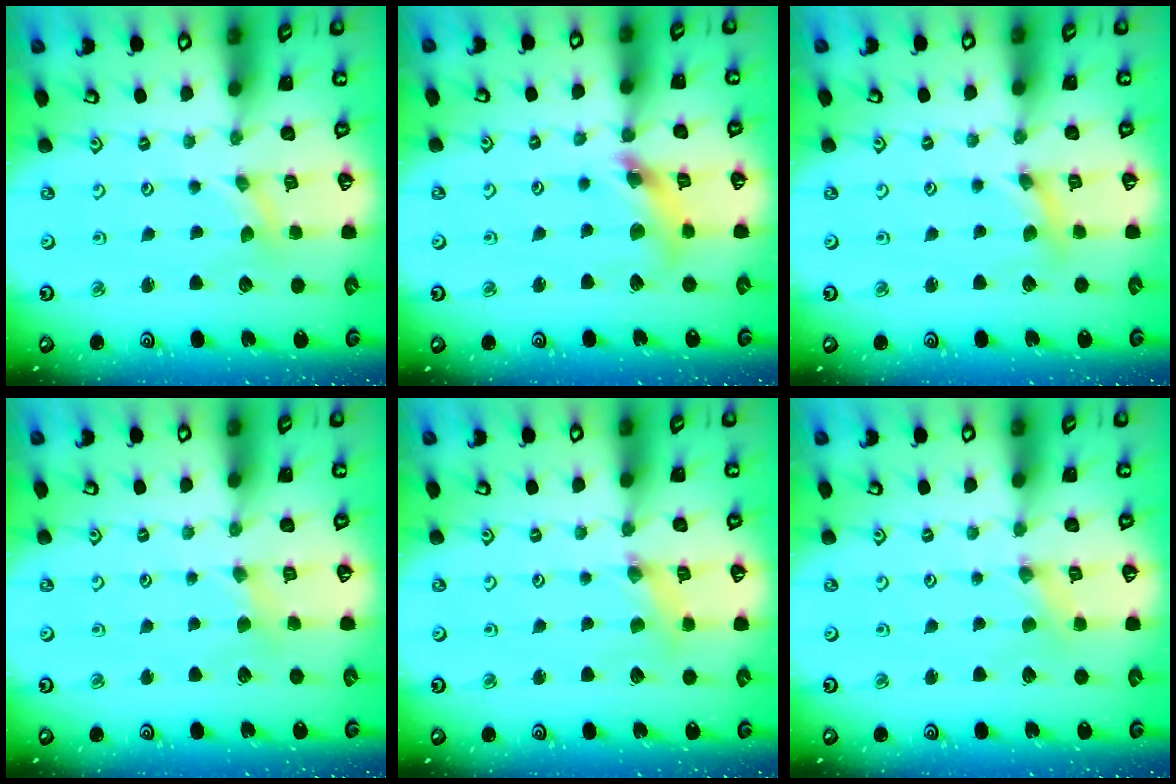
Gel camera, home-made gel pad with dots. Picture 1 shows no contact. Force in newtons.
{"total": 9.6, "press": 9.6, "slide": 0.9}
{"total": 1.7, "press": 1.7, "slide": 0.2}
{"total": 2.4, "press": 2.3, "slide": 0.5}
{"total": 1.8, "press": 1.8, "slide": 0.2}
{"total": 0.0}